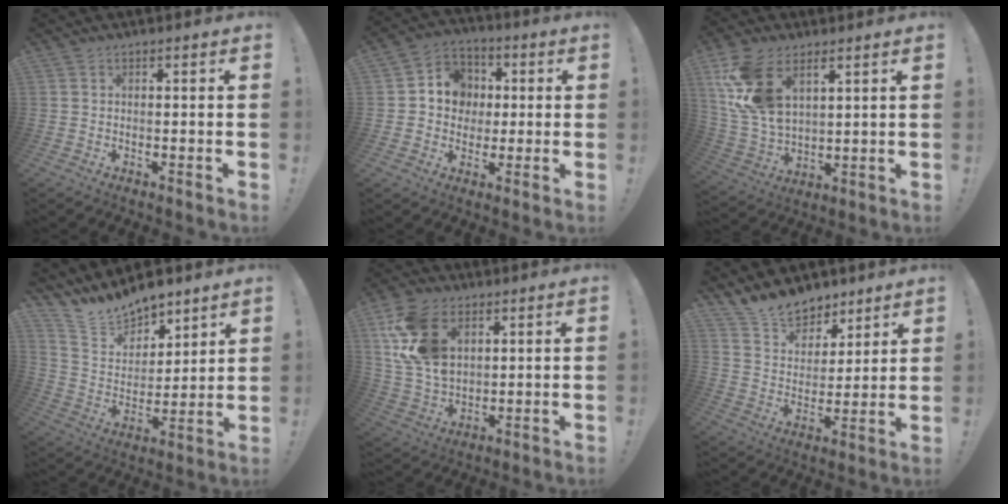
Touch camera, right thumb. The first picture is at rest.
{"total": 10.2, "force": [0.4, 9.5, 3.7], "torque": [-0.045, 0.007, 0.015]}
{"total": 15.1, "force": [7.6, 9.0, 9.4], "torque": [-0.188, -0.038, 0.146]}
{"total": 12.9, "force": [11.8, 4.7, 2.3], "torque": [-0.062, -0.099, 0.219]}
{"total": 17.0, "force": [6.6, 11.5, 10.6], "torque": [-0.211, -0.020, 0.130]}
{"total": 12.6, "force": [10.6, 6.1, 2.6], "torque": [-0.055, -0.086, 0.204]}